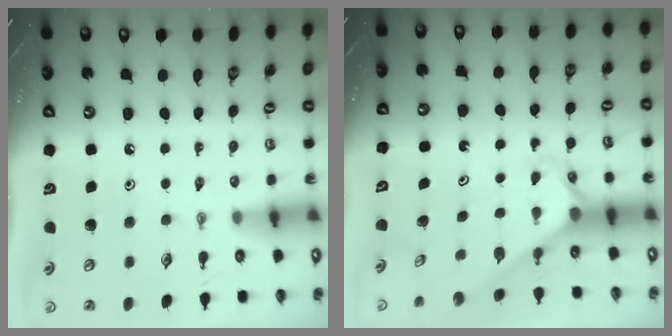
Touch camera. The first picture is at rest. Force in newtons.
{"total": 2.0, "press": 2.0, "slide": 0.2}